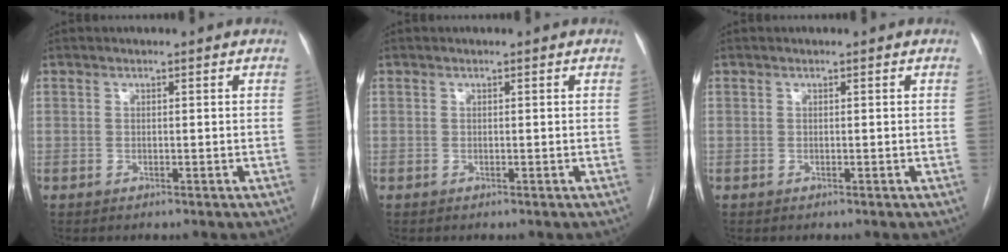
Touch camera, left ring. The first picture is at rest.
{"total": 0.0}
{"total": 0.0}